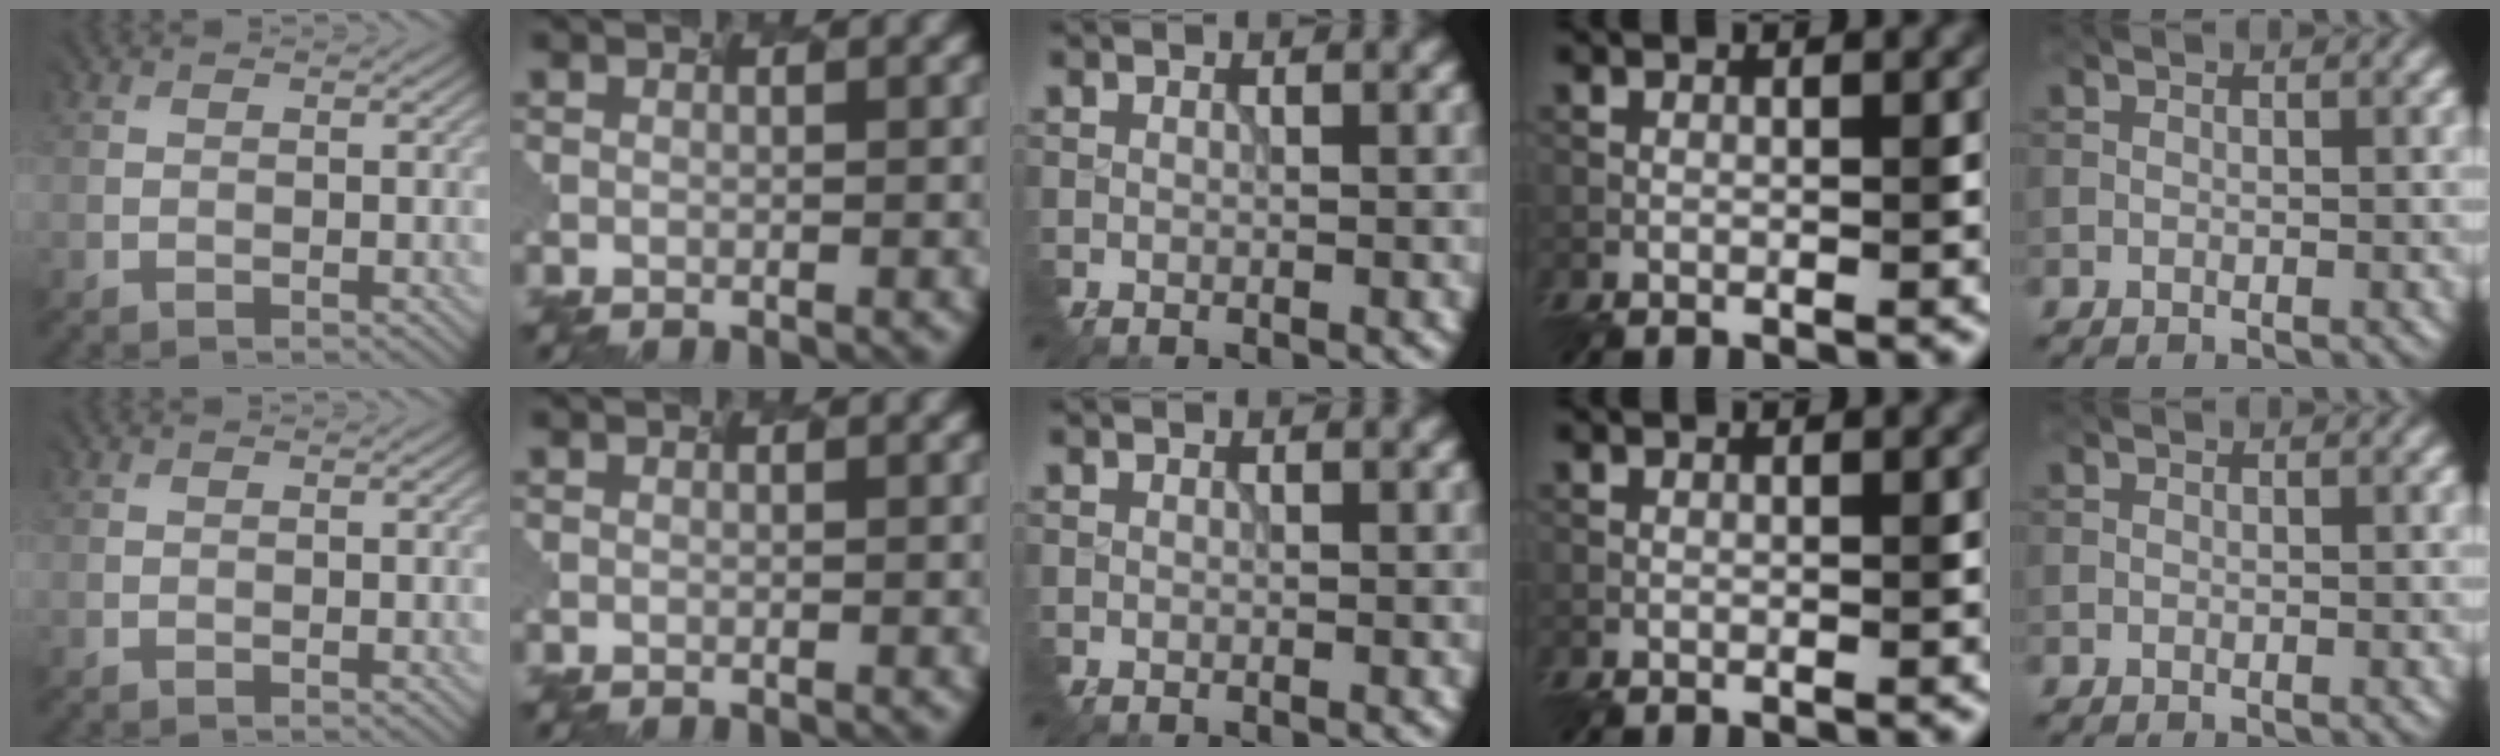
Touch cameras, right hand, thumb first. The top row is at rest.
{}